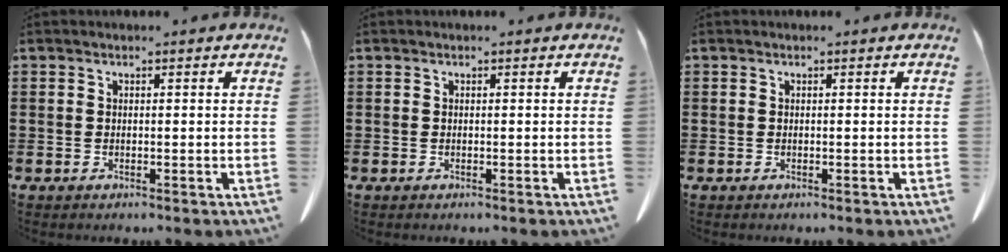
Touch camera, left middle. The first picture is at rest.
{"total": 0.0}
{"total": 0.0}